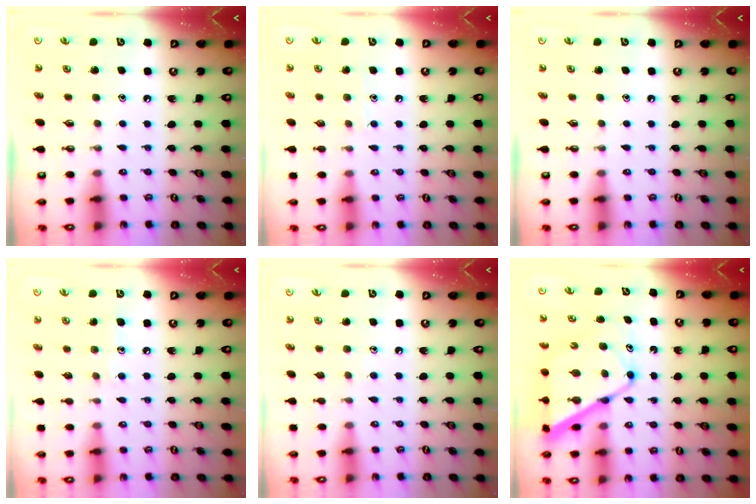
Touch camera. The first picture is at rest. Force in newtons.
{"total": 6.2, "press": 6.1, "slide": 0.7}
{"total": 0.0}
{"total": 6.4, "press": 6.3, "slide": 0.6}
{"total": 5.2, "press": 5.2, "slide": 0.6}
{"total": 13.1, "press": 13.1, "slide": 1.3}